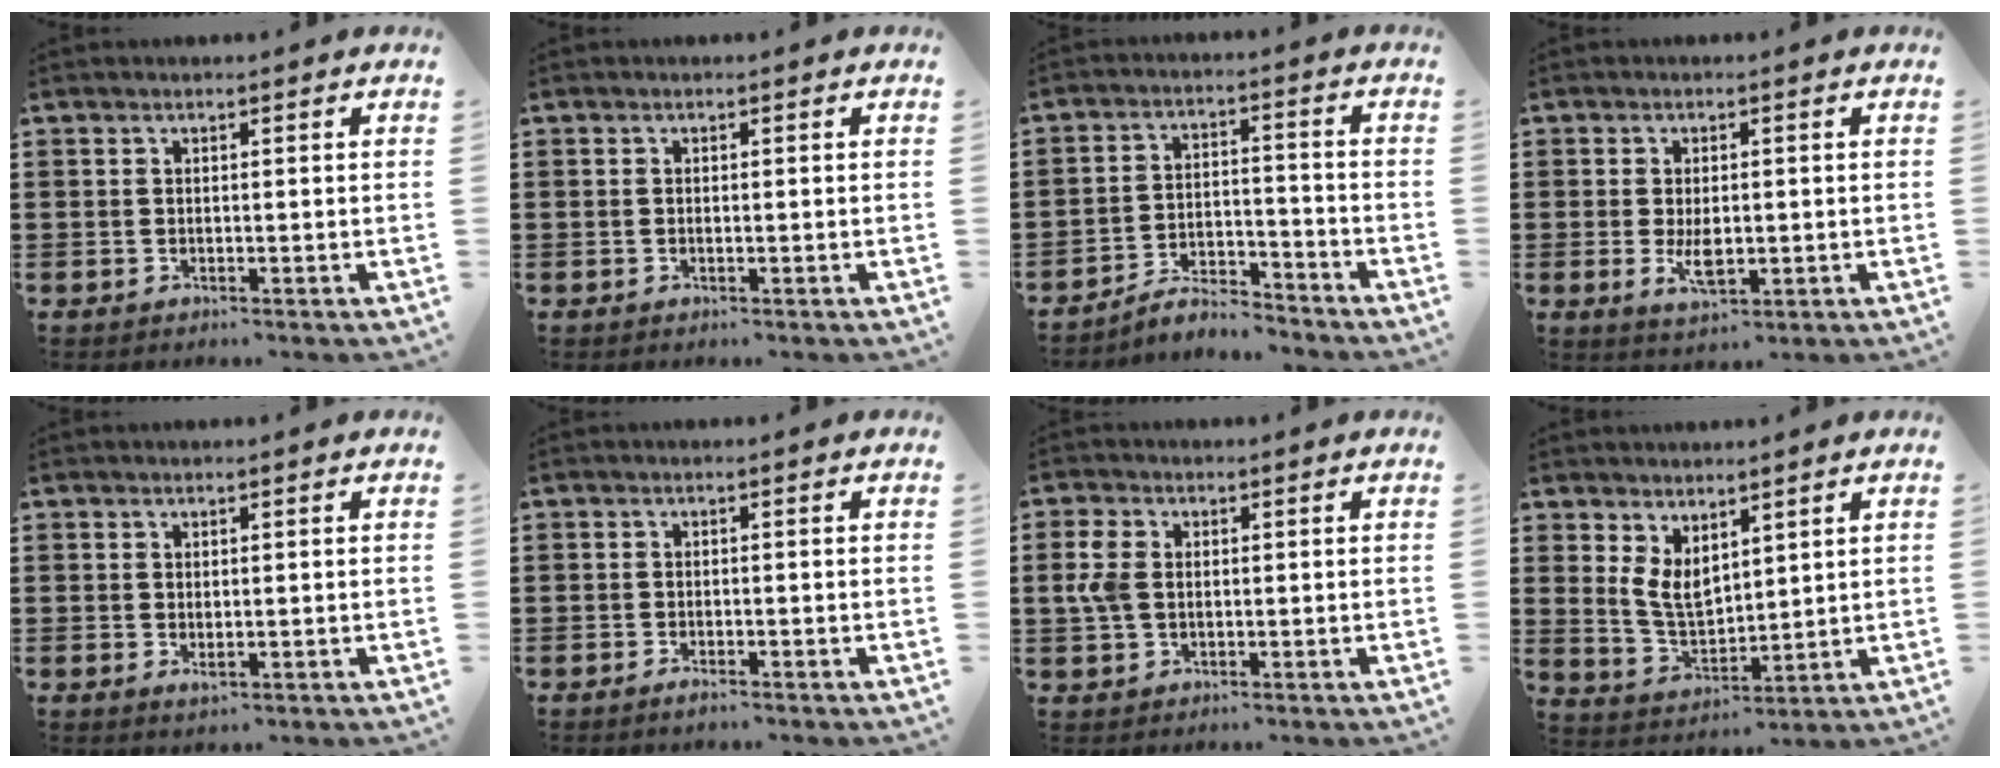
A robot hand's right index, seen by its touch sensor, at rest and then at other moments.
{"total": 0.0}
{"total": 5.1, "force": [-4.8, 0.9, 1.3], "torque": [-0.030, 0.008, -0.097]}
{"total": 4.0, "force": [-0.4, 1.7, 3.5], "torque": [-0.065, -0.006, -0.010]}
{"total": 1.0, "force": [-0.1, 0.4, 0.9], "torque": [-0.018, -0.001, -0.001]}
{"total": 0.9, "force": [-0.7, 0.0, 0.5], "torque": [-0.011, -0.007, -0.012]}
{"total": 4.1, "force": [0.5, 2.8, 3.0], "torque": [-0.079, 0.005, 0.002]}
{"total": 5.3, "force": [3.1, 2.9, 3.1], "torque": [-0.079, -0.007, 0.057]}